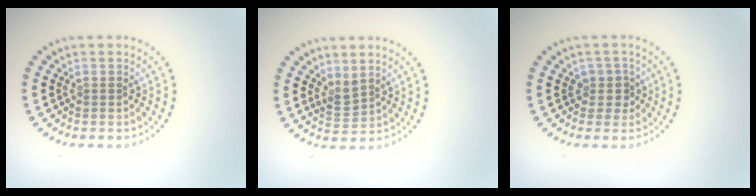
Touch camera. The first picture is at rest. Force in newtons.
{"total": 1.5, "press": 1.3, "slide": 0.9}
{"total": 1.7, "press": 1.4, "slide": 1.0}